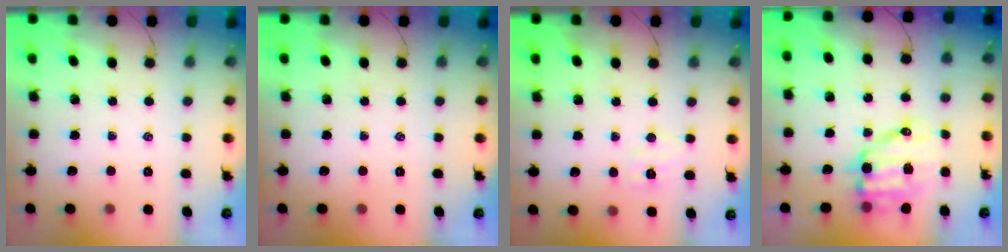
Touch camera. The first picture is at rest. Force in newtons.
{"total": 0.0}
{"total": 5.5, "press": 5.4, "slide": 1.1}
{"total": 11.0, "press": 10.7, "slide": 2.2}